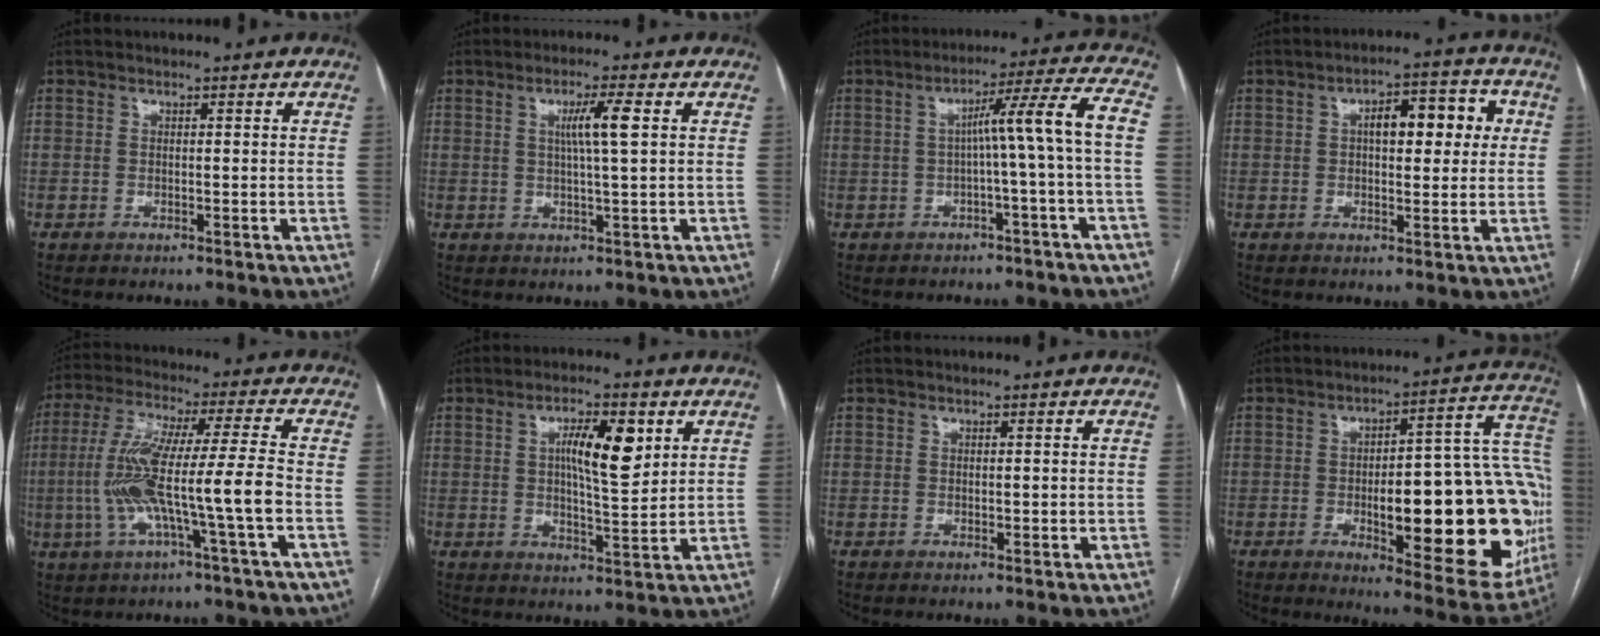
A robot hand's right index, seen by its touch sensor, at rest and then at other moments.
{"total": 4.9, "force": [1.2, -0.4, 4.7], "torque": [-0.084, 0.001, 0.022]}
{"total": 8.1, "force": [-0.6, -2.0, 7.9], "torque": [-0.122, 0.024, -0.001]}
{"total": 8.5, "force": [1.8, 3.5, 7.6], "torque": [-0.102, 0.031, 0.024]}
{"total": 13.3, "force": [-3.0, -0.3, 13.0], "torque": [-0.261, 0.010, -0.058]}
{"total": 8.6, "force": [2.8, 2.1, 7.9], "torque": [-0.133, 0.007, 0.049]}
{"total": 0.9, "force": [0.1, 0.6, 0.6], "torque": [-0.006, -0.002, 0.004]}
{"total": 28.3, "force": [-4.3, 7.7, 26.8], "torque": [-0.268, 0.026, -0.040]}